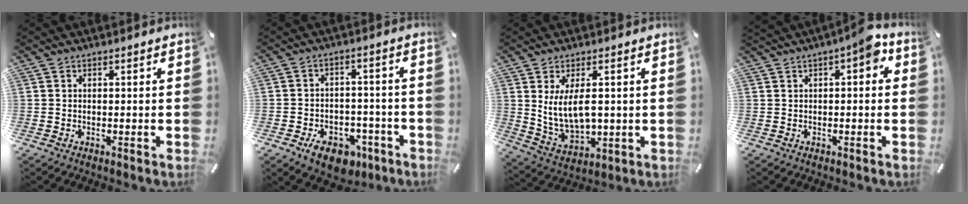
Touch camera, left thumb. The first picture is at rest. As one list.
[{"total": 9.4, "force": [-5.4, 6.2, 4.7], "torque": [-0.064, 0.039, -0.087]}, {"total": 9.9, "force": [2.3, 5.1, 8.1], "torque": [-0.172, -0.010, 0.036]}, {"total": 5.3, "force": [1.7, 2.0, 4.6], "torque": [-0.067, 0.000, 0.023]}]